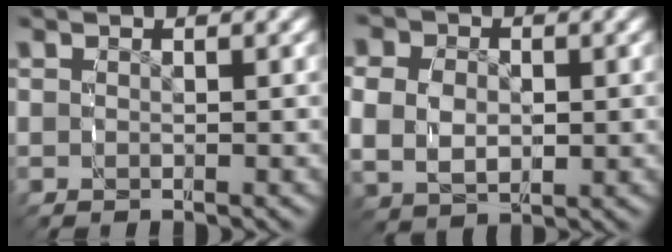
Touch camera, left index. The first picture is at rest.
{"total": 5.5, "force": [0.2, 4.5, 3.2], "torque": [-0.076, -0.021, 0.014]}